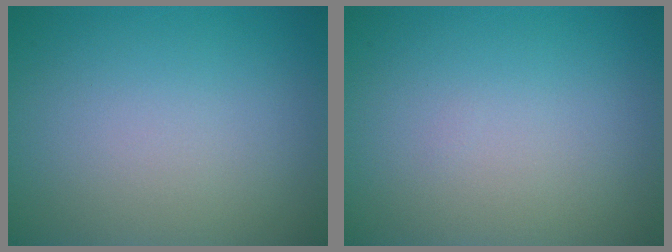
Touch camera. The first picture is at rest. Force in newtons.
{"total": 0.0}